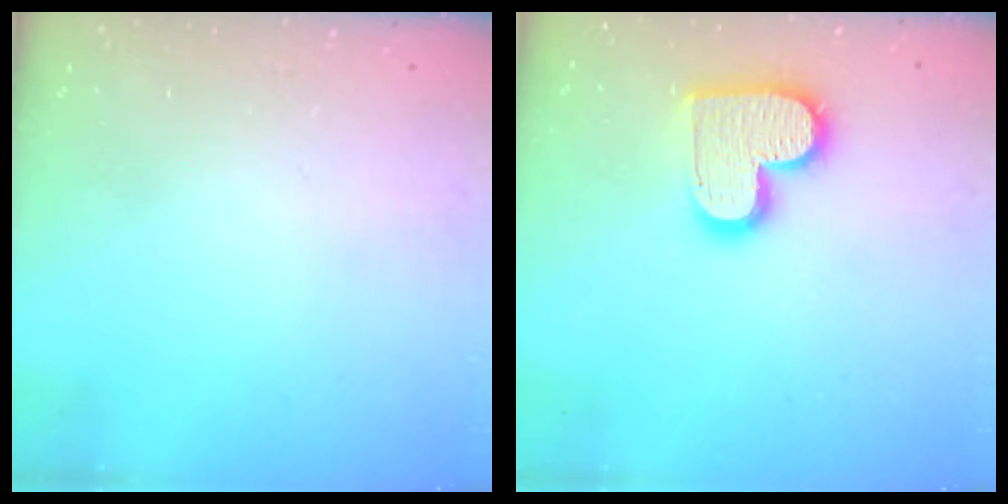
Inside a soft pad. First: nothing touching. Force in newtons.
{"total": 14.0, "press": 13.9, "slide": 0.5}